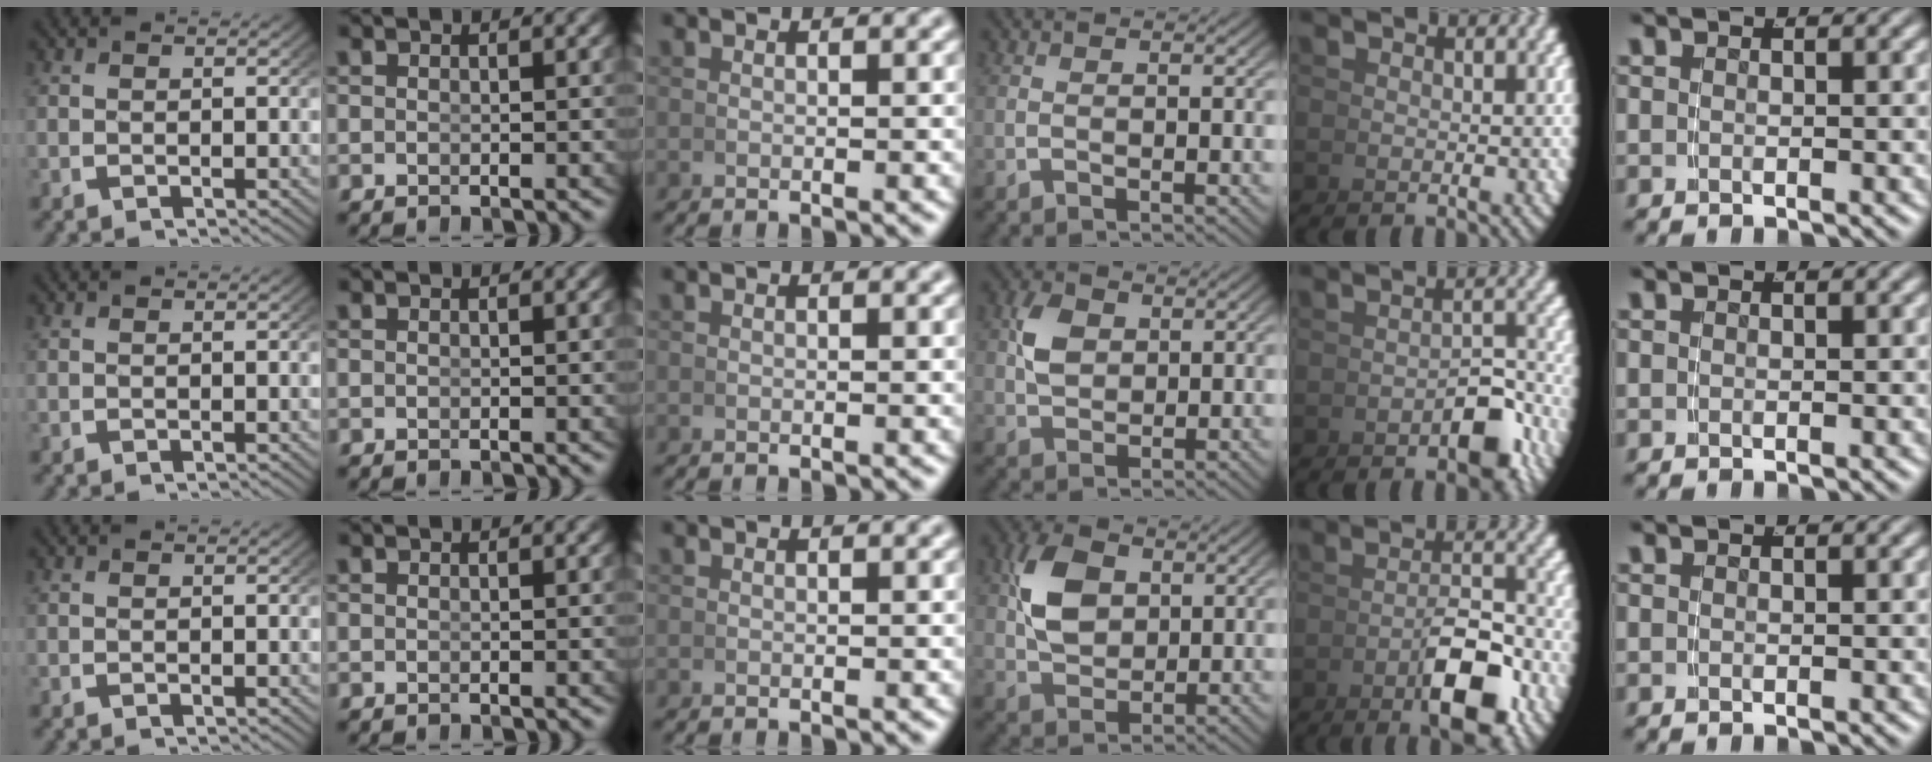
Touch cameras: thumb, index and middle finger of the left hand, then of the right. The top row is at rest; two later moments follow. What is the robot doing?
{"motion": "grasp_and_lifting", "object": "pen"}